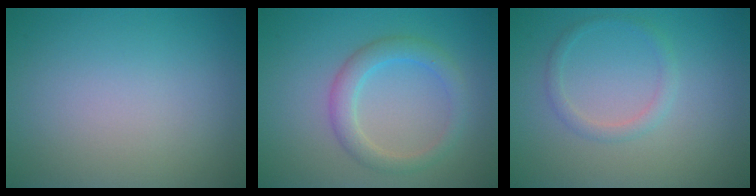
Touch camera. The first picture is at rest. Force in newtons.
{"total": 2.9, "press": 2.9, "slide": 0.2}
{"total": 1.5, "press": 1.5, "slide": 0.1}